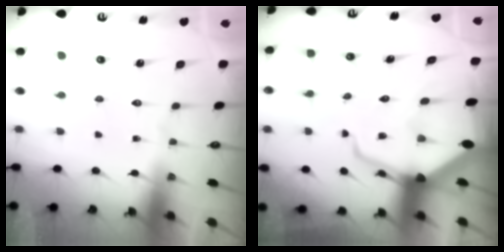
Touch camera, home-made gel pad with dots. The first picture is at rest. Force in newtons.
{"total": 9.7, "press": 9.6, "slide": 1.2}